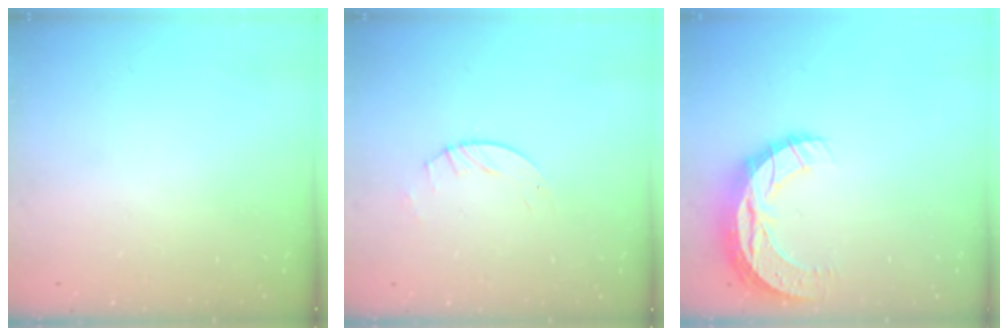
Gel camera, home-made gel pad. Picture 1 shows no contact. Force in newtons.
{"total": 2.8, "press": 2.8, "slide": 0.4}
{"total": 11.7, "press": 11.6, "slide": 0.8}